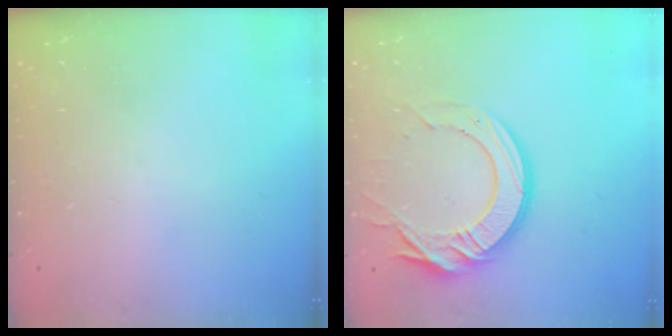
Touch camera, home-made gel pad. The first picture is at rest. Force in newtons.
{"total": 15.8, "press": 15.7, "slide": 1.7}